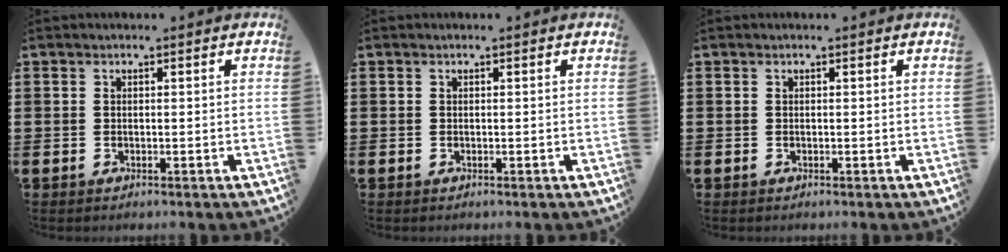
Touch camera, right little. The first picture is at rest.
{"total": 0.0}
{"total": 0.0}